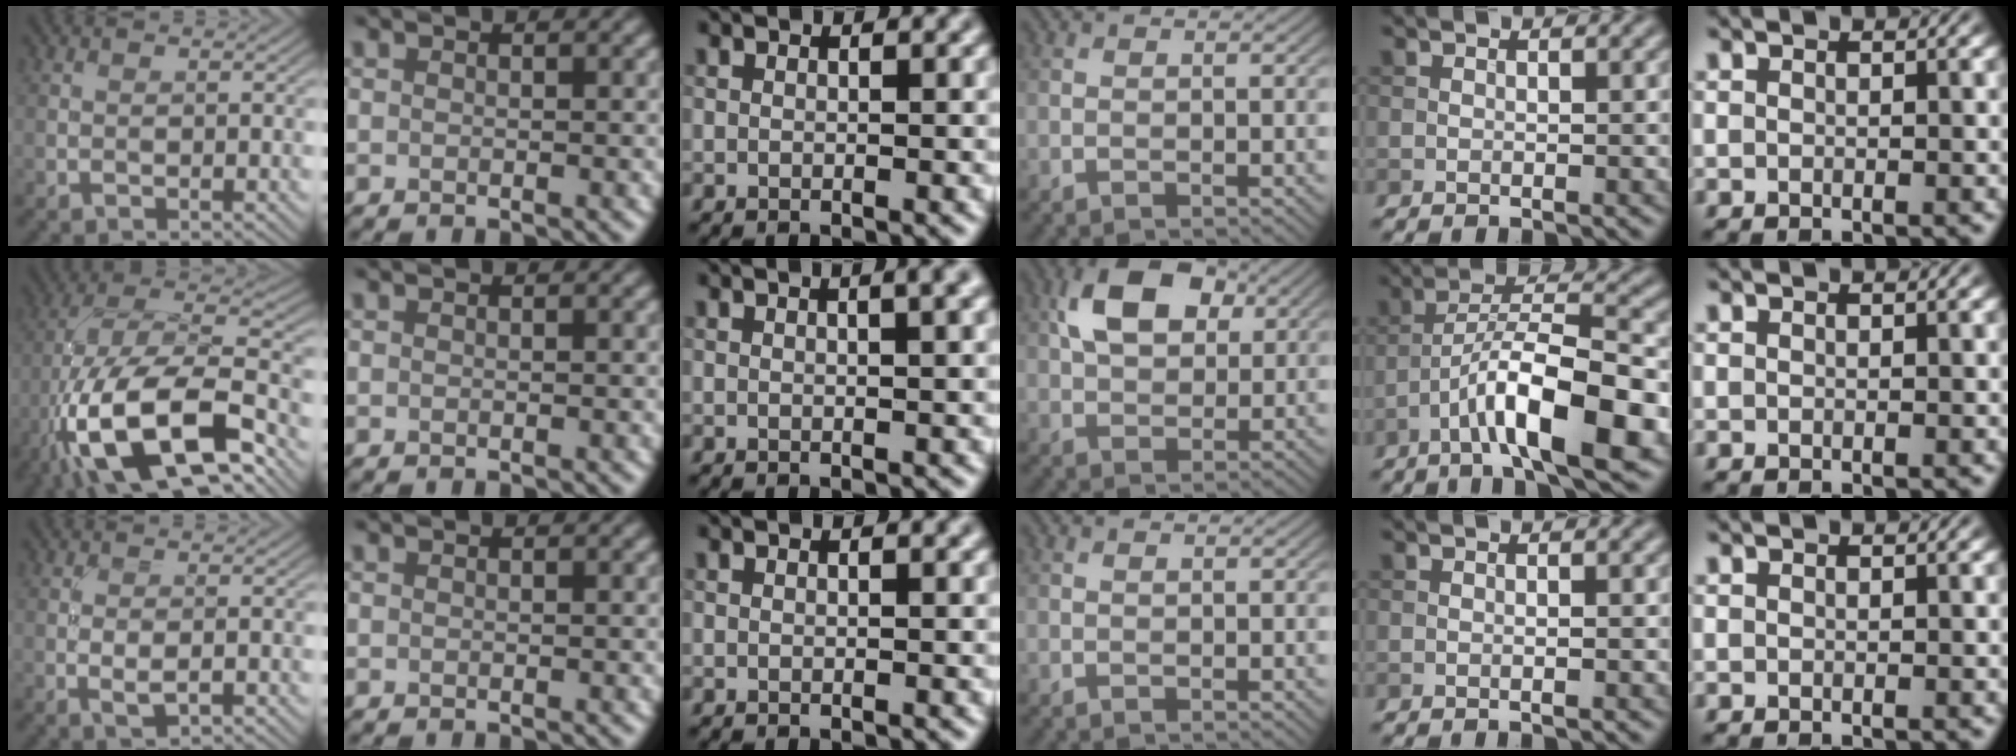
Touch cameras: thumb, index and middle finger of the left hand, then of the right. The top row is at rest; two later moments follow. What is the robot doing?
{"motion": "unscrew", "object": "medicine bottle"}